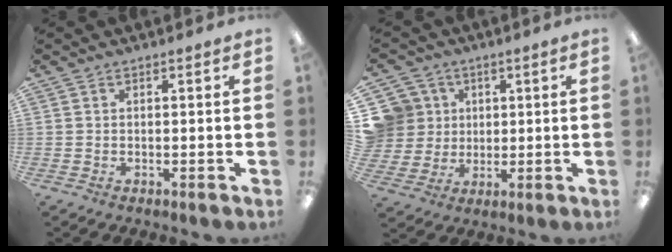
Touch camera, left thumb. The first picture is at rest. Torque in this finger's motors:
{"motor_torque": [-0.06, 0.06, -0.06, 0.04, 0.00]}